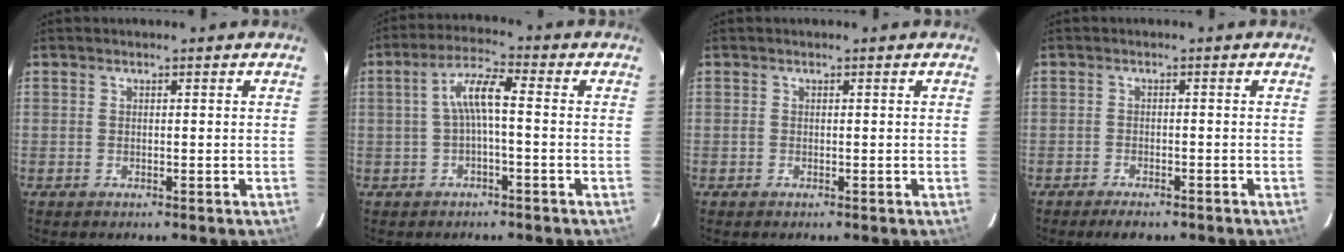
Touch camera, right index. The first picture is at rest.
{"total": 5.6, "force": [-0.7, 0.9, 5.5], "torque": [-0.115, 0.016, -0.012]}
{"total": 0.0}
{"total": 4.0, "force": [-3.1, 1.4, 1.9], "torque": [-0.044, -0.004, -0.048]}